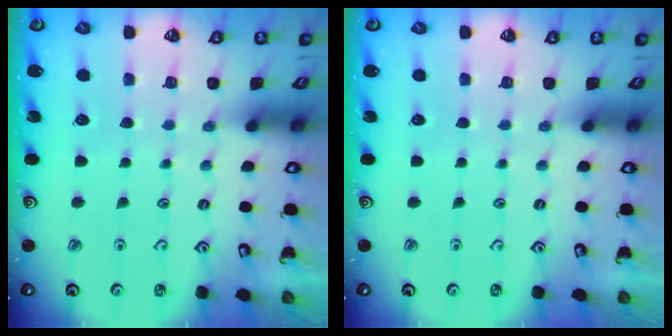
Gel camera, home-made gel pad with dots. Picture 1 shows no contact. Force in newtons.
{"total": 0.0}